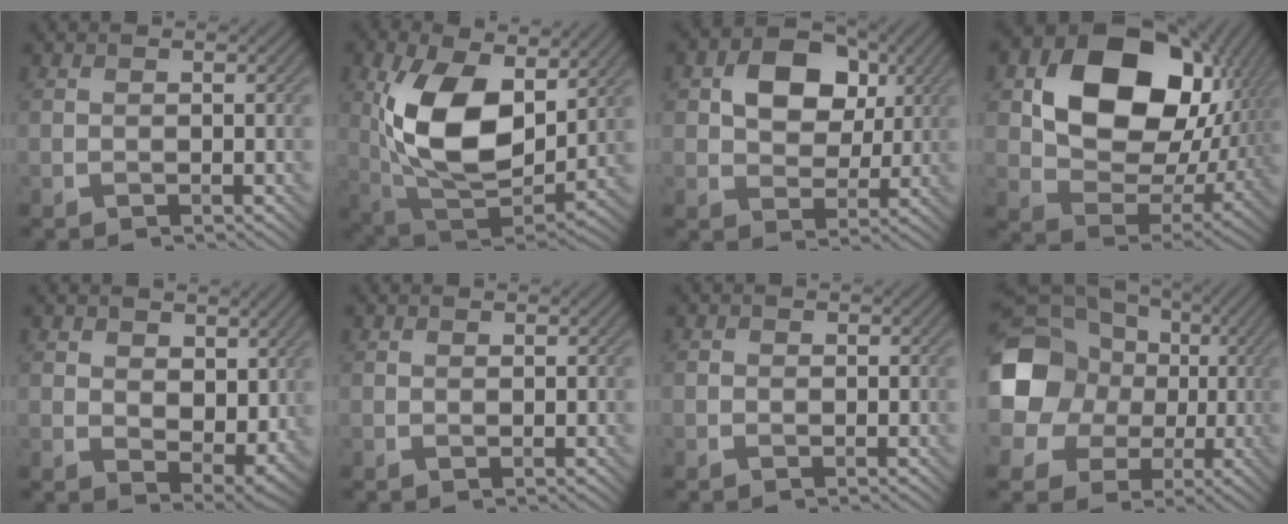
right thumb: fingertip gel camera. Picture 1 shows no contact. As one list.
[{"total": 14.4, "force": [3.4, 8.4, 11.2], "torque": [-0.233, -0.011, 0.070]}, {"total": 9.2, "force": [2.6, 6.8, 5.6], "torque": [-0.099, 0.009, 0.032]}, {"total": 17.4, "force": [4.9, 12.5, 11.1], "torque": [-0.202, -0.013, 0.103]}, {"total": 6.4, "force": [2.4, 4.3, 4.1], "torque": [-0.085, -0.014, 0.042]}, {"total": 0.0}, {"total": 0.6, "force": [-0.1, 0.6, 0.1], "torque": [0.002, -0.004, -0.004]}, {"total": 18.9, "force": [1.9, 16.9, 8.3], "torque": [-0.211, 0.003, -0.003]}]